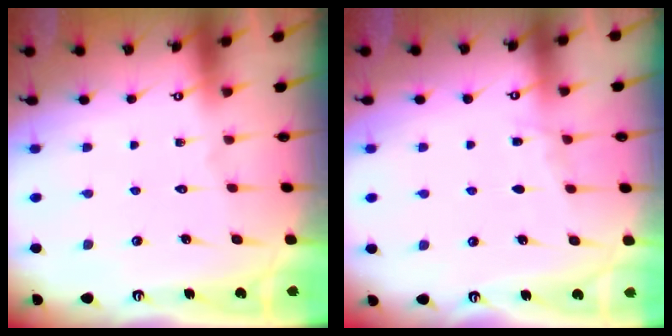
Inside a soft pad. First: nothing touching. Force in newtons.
{"total": 3.7, "press": 3.7, "slide": 0.5}